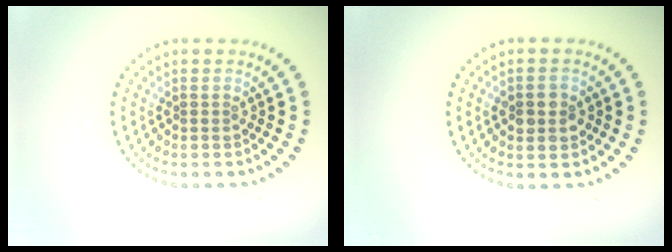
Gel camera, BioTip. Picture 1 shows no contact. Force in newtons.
{"total": 2.5, "press": 2.5, "slide": 0.2}